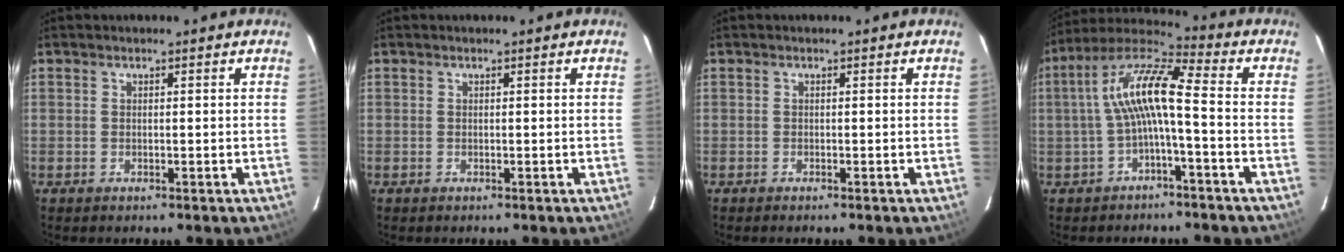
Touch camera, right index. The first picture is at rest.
{"total": 0.0}
{"total": 0.0}
{"total": 10.4, "force": [-1.3, 1.8, 10.2], "torque": [-0.214, 0.026, -0.030]}